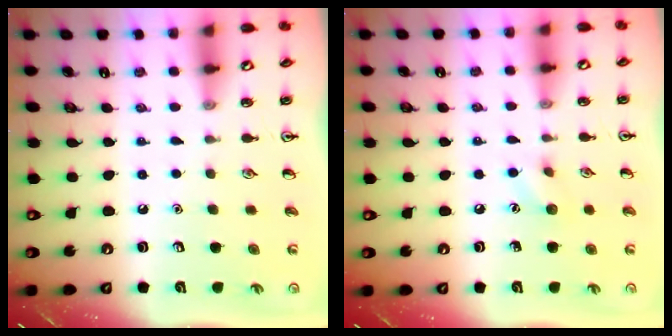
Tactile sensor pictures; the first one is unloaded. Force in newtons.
{"total": 6.3, "press": 6.1, "slide": 1.8}